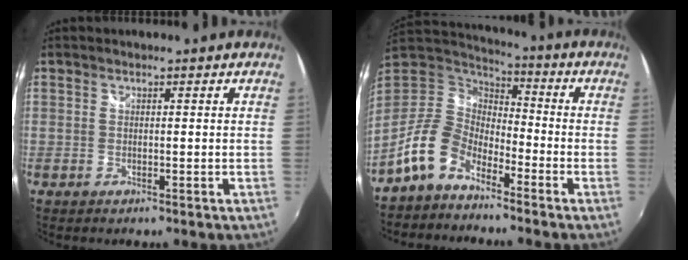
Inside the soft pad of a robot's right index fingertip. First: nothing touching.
{"total": 11.0, "force": [-7.0, 6.4, 5.7], "torque": [-0.120, 0.016, -0.139]}